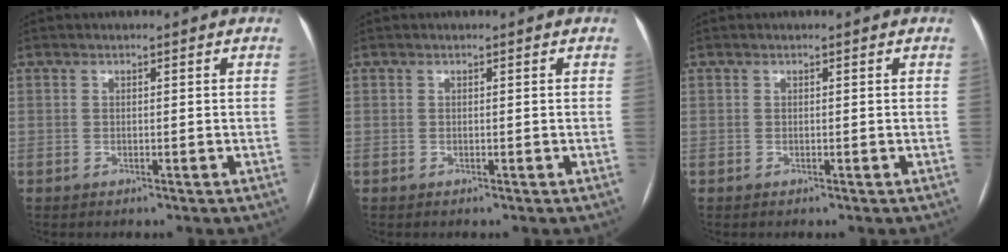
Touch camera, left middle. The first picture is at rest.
{"total": 0.0}
{"total": 0.0}